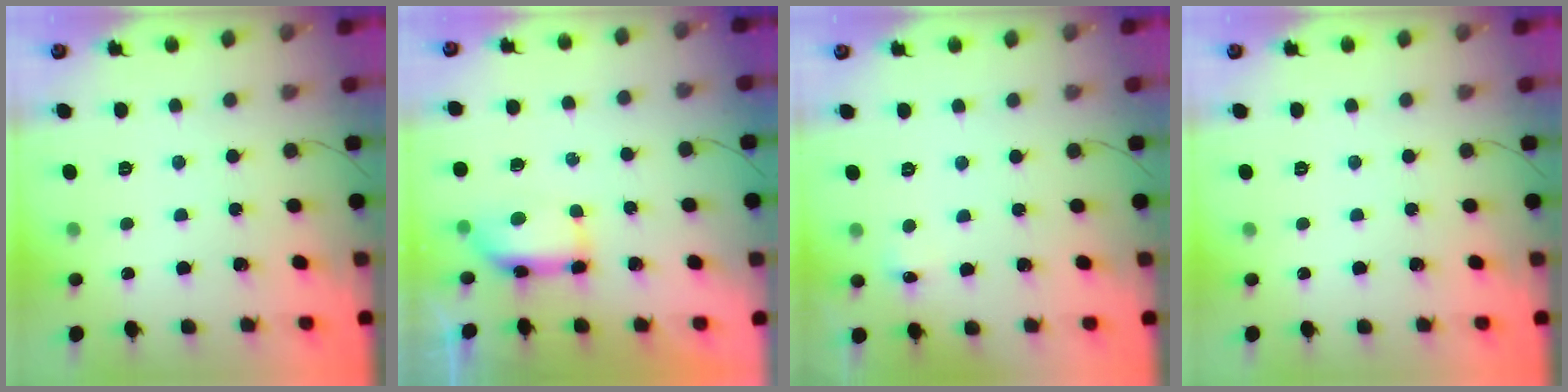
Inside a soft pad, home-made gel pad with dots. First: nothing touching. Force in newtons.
{"total": 8.2, "press": 7.5, "slide": 3.1}
{"total": 4.6, "press": 4.4, "slide": 1.3}
{"total": 0.0}